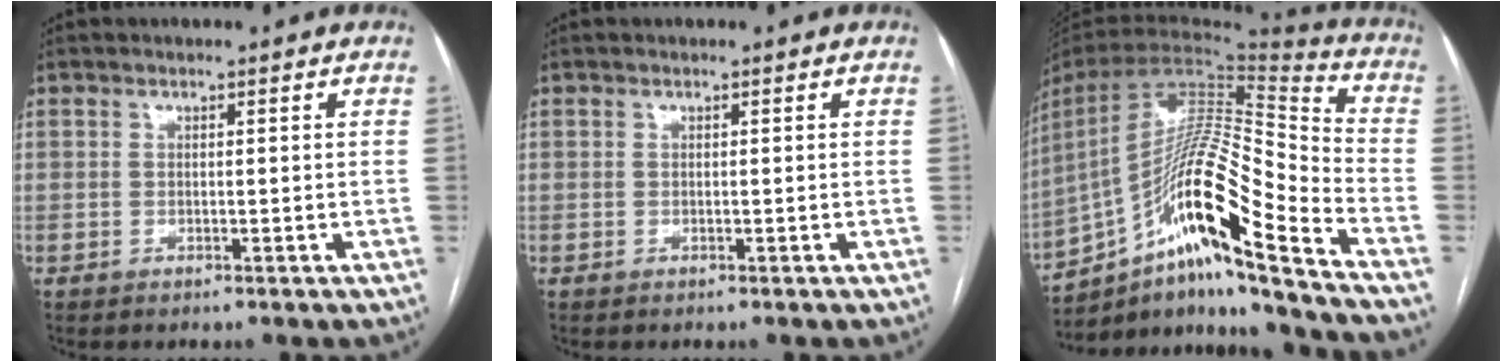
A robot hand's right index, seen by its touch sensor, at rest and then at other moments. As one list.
[{"total": 0.0}, {"total": 22.9, "force": [-13.4, 0.7, 18.5], "torque": [-0.328, 0.010, -0.240]}]